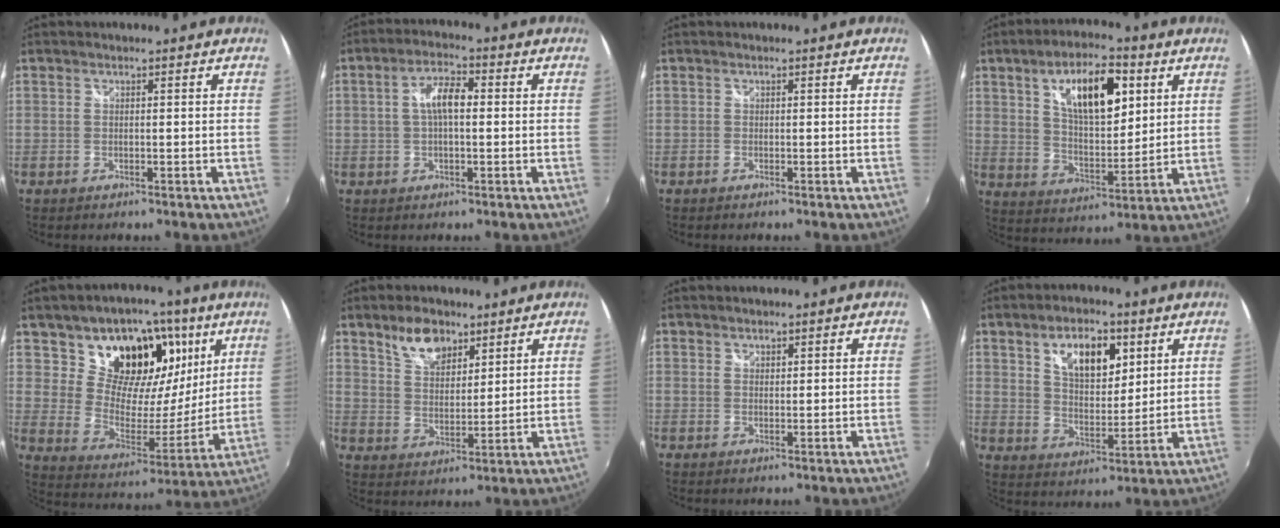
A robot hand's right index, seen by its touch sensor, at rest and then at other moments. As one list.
[{"total": 5.6, "force": [0.2, 2.4, 5.0], "torque": [-0.096, 0.014, 0.003]}, {"total": 0.0}, {"total": 14.6, "force": [5.8, 6.2, 11.9], "torque": [-0.194, 0.016, 0.102]}, {"total": 19.8, "force": [10.3, 13.6, 10.1], "torque": [-0.177, 0.010, 0.181]}, {"total": 7.7, "force": [5.3, 3.9, 4.0], "torque": [-0.067, 0.010, 0.099]}, {"total": 0.8, "force": [0.6, 0.5, 0.0], "torque": [0.001, 0.001, 0.010]}, {"total": 10.7, "force": [4.9, 5.6, 7.7], "torque": [-0.126, 0.010, 0.086]}]